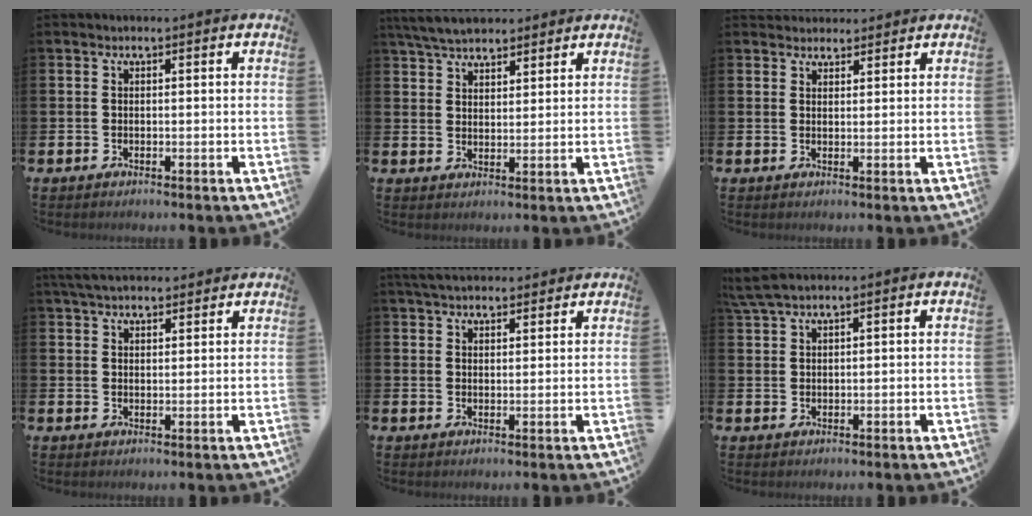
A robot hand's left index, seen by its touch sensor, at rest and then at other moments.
{"total": 5.6, "force": [5.3, 1.5, 1.2], "torque": [-0.046, -0.011, 0.100]}
{"total": 2.3, "force": [2.2, 0.8, -0.2], "torque": [0.009, -0.007, 0.039]}
{"total": 4.6, "force": [4.2, 1.2, 1.3], "torque": [-0.032, -0.011, 0.079]}
{"total": 4.4, "force": [4.2, 1.1, 0.9], "torque": [-0.026, -0.011, 0.079]}
{"total": 3.3, "force": [2.7, 0.6, 1.7], "torque": [-0.045, 0.001, 0.053]}